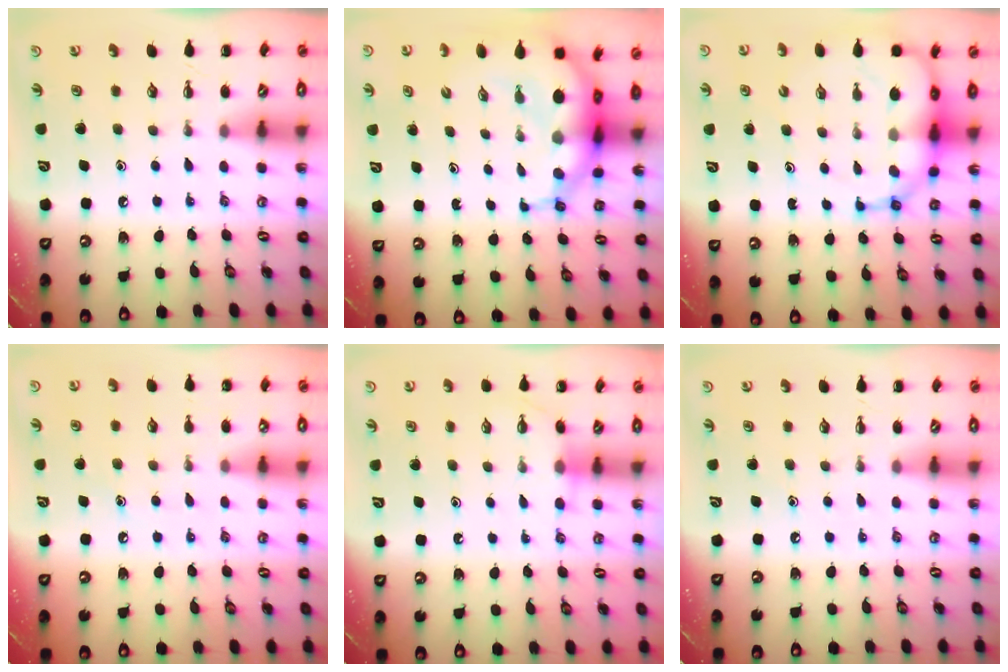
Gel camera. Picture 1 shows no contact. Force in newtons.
{"total": 10.7, "press": 10.3, "slide": 2.9}
{"total": 12.2, "press": 11.8, "slide": 3.3}
{"total": 6.3, "press": 6.1, "slide": 1.6}
{"total": 5.4, "press": 5.3, "slide": 1.2}
{"total": 4.7, "press": 4.4, "slide": 1.5}